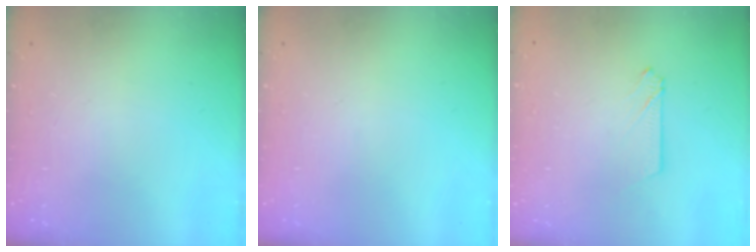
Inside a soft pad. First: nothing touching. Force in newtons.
{"total": 0.0}
{"total": 2.6, "press": 2.6, "slide": 0.3}